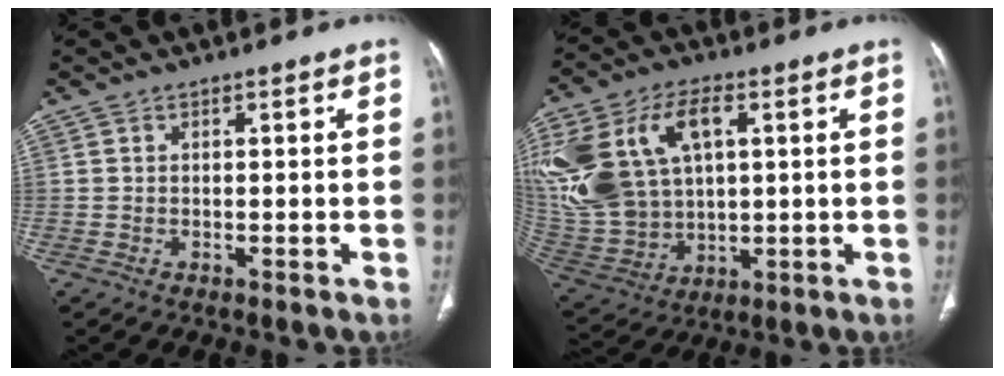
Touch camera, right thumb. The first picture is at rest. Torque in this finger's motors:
{"motor_torque": [0.44, 0.79, 1.56, 1.22, 0.31]}